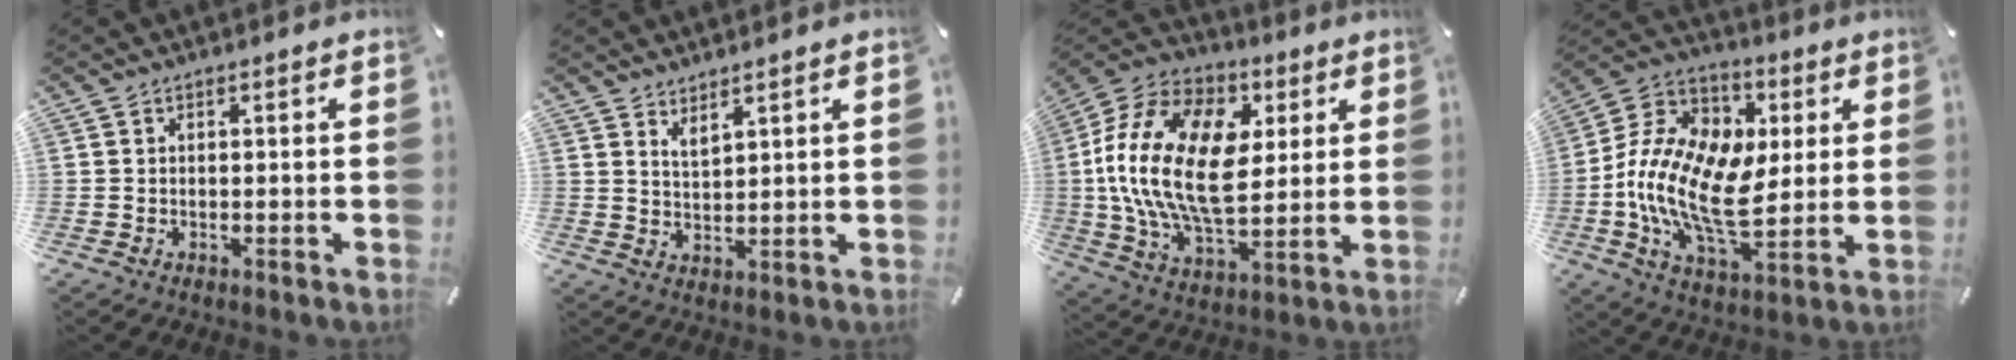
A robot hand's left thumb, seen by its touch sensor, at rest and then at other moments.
{"total": 3.0, "force": [3.0, 0.6, 0.4], "torque": [-0.012, -0.016, 0.057]}
{"total": 23.6, "force": [2.9, 15.4, 17.7], "torque": [-0.370, 0.000, 0.051]}
{"total": 17.8, "force": [-1.4, 11.6, 13.4], "torque": [-0.301, -0.004, -0.025]}